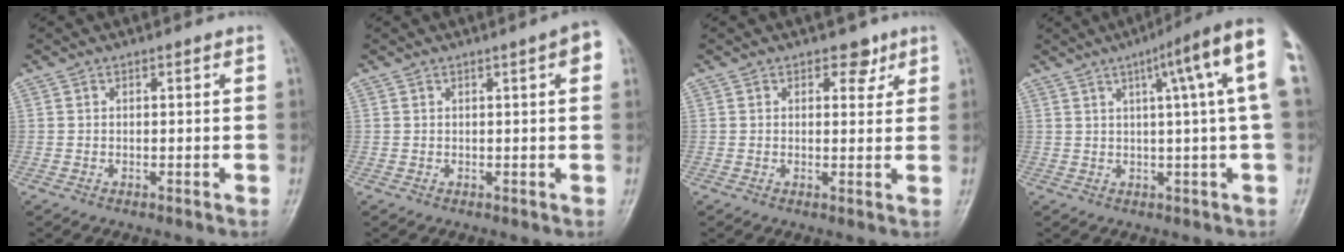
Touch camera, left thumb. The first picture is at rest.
{"total": 3.2, "force": [1.1, 0.3, 3.0], "torque": [-0.031, 0.004, 0.012]}
{"total": 3.2, "force": [1.9, 2.0, 1.4], "torque": [0.007, -0.008, 0.025]}
{"total": 11.6, "force": [3.8, -0.2, 11.0], "torque": [-0.141, 0.019, 0.043]}